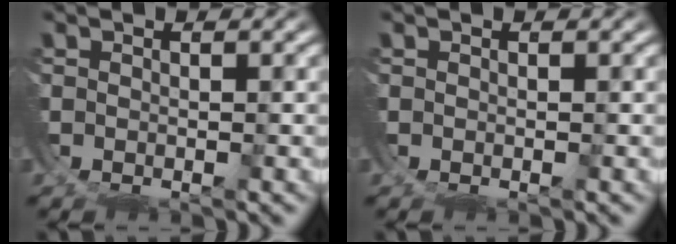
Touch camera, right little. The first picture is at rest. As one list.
[{"total": 0.0}]